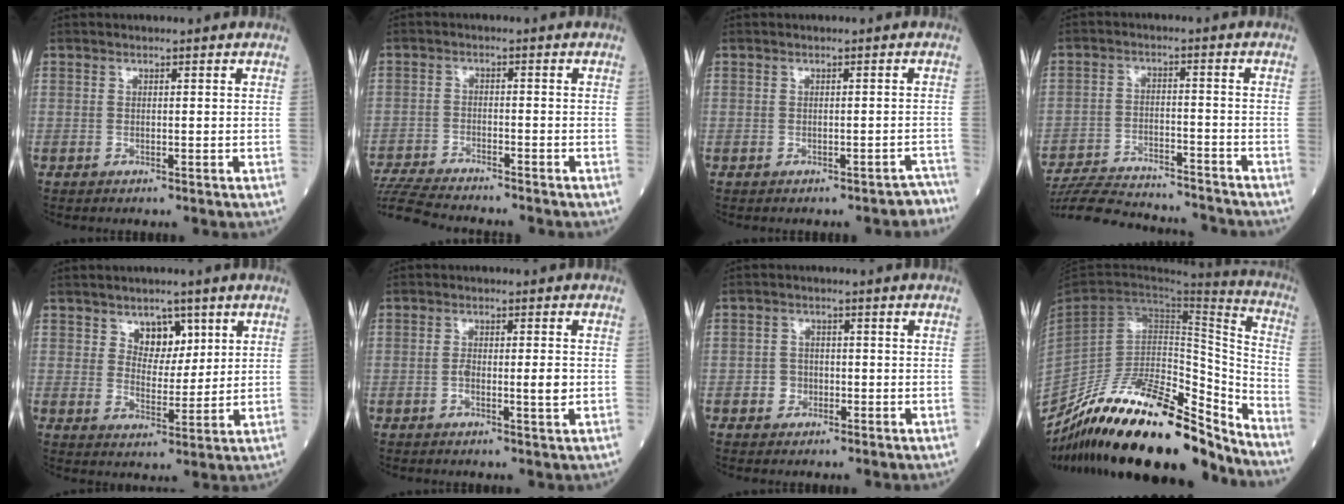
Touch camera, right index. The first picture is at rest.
{"total": 10.7, "force": [-10.0, 1.3, 3.7], "torque": [-0.069, -0.013, -0.171]}
{"total": 3.3, "force": [-2.9, 1.1, 1.0], "torque": [0.005, 0.004, -0.032]}
{"total": 16.9, "force": [-16.0, 2.6, 4.8], "torque": [-0.100, -0.005, -0.241]}
{"total": 5.0, "force": [2.7, 3.2, 2.7], "torque": [-0.035, 0.001, 0.048]}
{"total": 3.7, "force": [-0.6, 0.8, 3.6], "torque": [-0.061, 0.000, -0.010]}
{"total": 2.3, "force": [-0.9, 2.0, 0.6], "torque": [-0.005, 0.009, -0.017]}
{"total": 27.4, "force": [-22.2, 5.8, 14.9], "torque": [-0.221, -0.009, -0.372]}